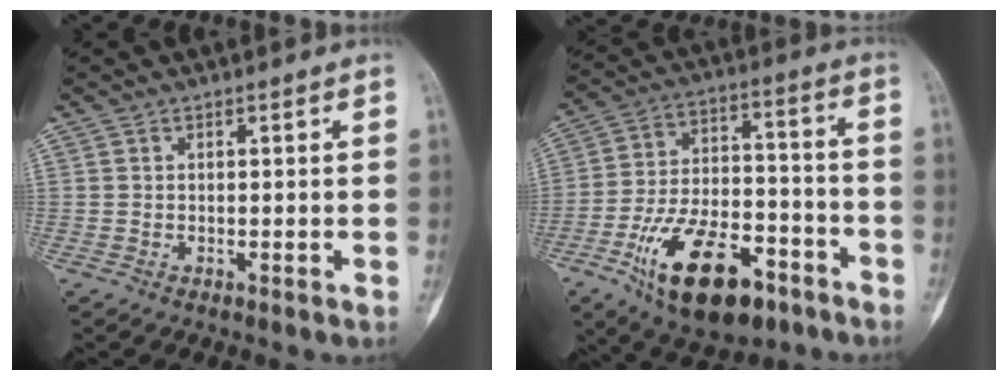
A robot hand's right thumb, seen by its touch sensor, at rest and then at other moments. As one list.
[{"total": 20.2, "force": [-10.6, 10.0, 13.9], "torque": [-0.225, 0.068, -0.167]}]